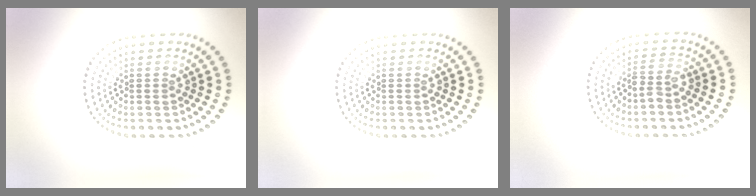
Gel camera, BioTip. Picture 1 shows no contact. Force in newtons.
{"total": 0.0}
{"total": 1.7, "press": 1.5, "slide": 0.9}